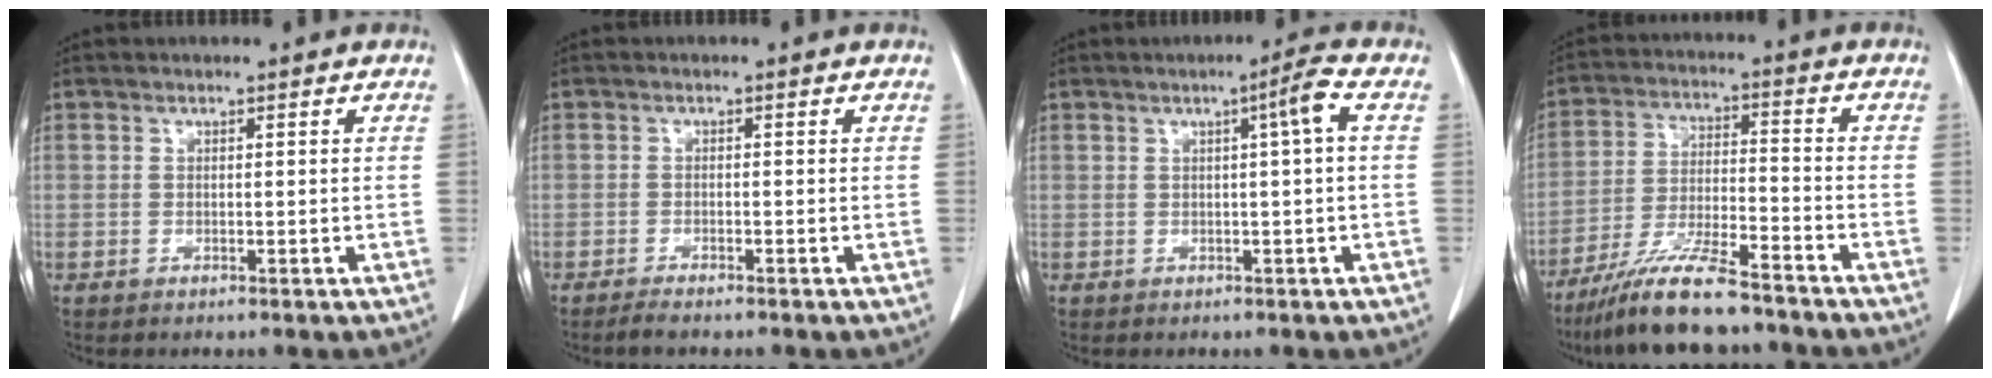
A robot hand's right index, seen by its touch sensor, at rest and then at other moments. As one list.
[{"total": 2.0, "force": [-1.8, 0.1, 1.0], "torque": [-0.020, -0.005, -0.028]}, {"total": 3.2, "force": [0.6, -0.6, 3.1], "torque": [-0.047, 0.004, 0.010]}, {"total": 12.3, "force": [-10.2, 1.3, 6.7], "torque": [-0.123, -0.023, -0.180]}]